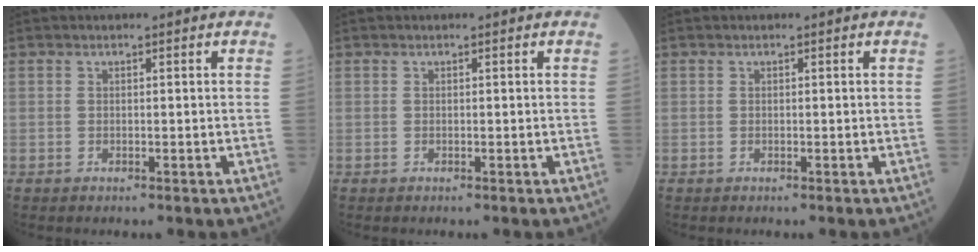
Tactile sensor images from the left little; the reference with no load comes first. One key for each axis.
{"total": 0.0}
{"total": 0.0}